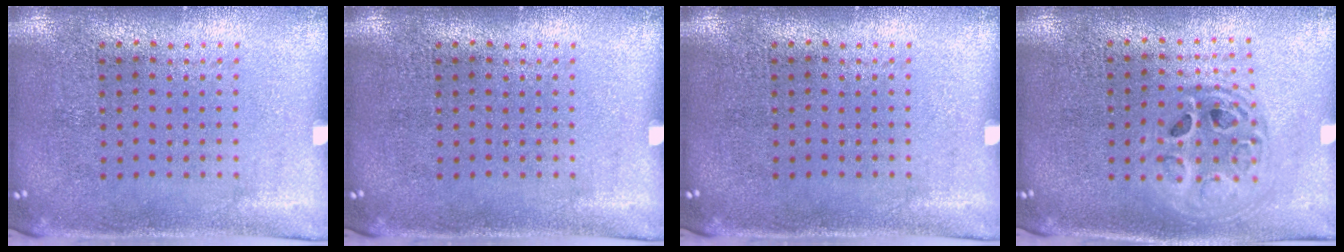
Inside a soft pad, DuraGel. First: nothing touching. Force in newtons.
{"total": 0.0}
{"total": 0.0}
{"total": 1.6, "press": 1.4, "slide": 0.8}